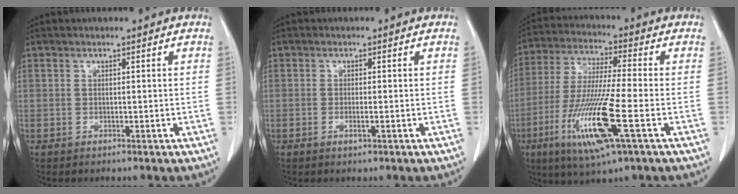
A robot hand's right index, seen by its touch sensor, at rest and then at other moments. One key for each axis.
{"total": 1.3, "fx": -0.5, "fy": 0.3, "fz": 1.2, "tx": -0.023, "ty": -0.002, "tz": -0.008}
{"total": 15.0, "fx": -5.4, "fy": 0.6, "fz": 13.9, "tx": -0.289, "ty": -0.027, "tz": -0.102}